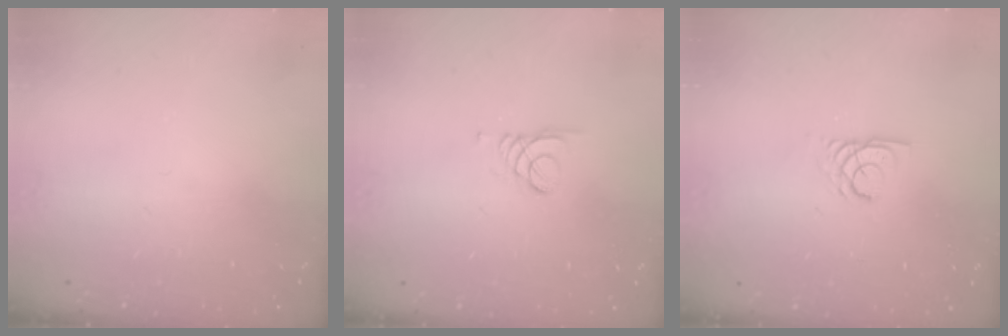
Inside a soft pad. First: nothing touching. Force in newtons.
{"total": 1.5, "press": 1.5, "slide": 0.1}
{"total": 2.7, "press": 2.7, "slide": 0.1}